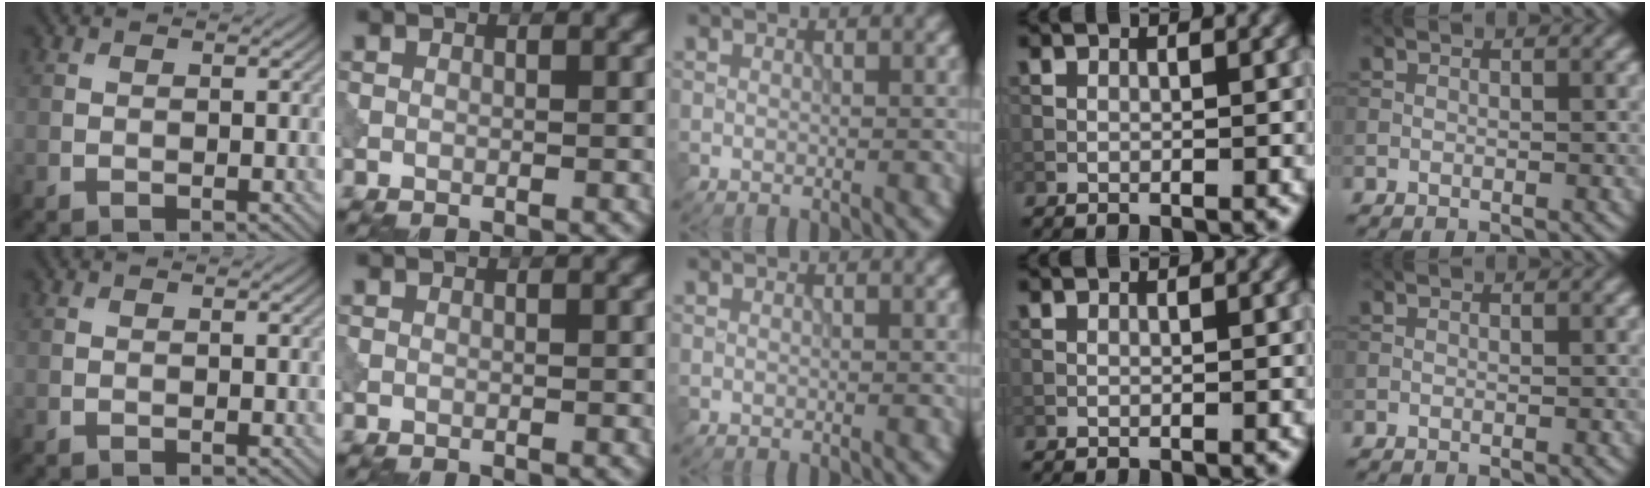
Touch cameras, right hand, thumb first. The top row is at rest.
{}